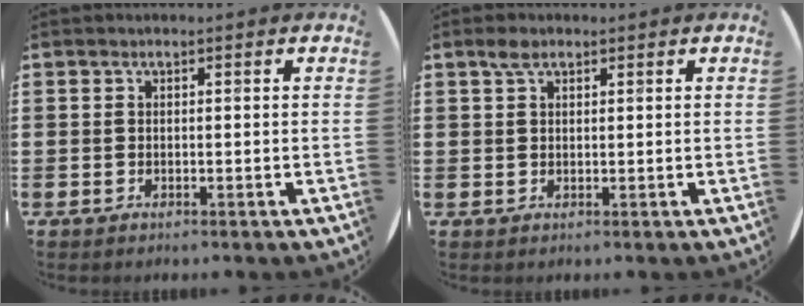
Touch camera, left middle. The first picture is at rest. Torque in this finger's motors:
{"motor_torque": [0.19, -0.09, -0.36, -0.12]}